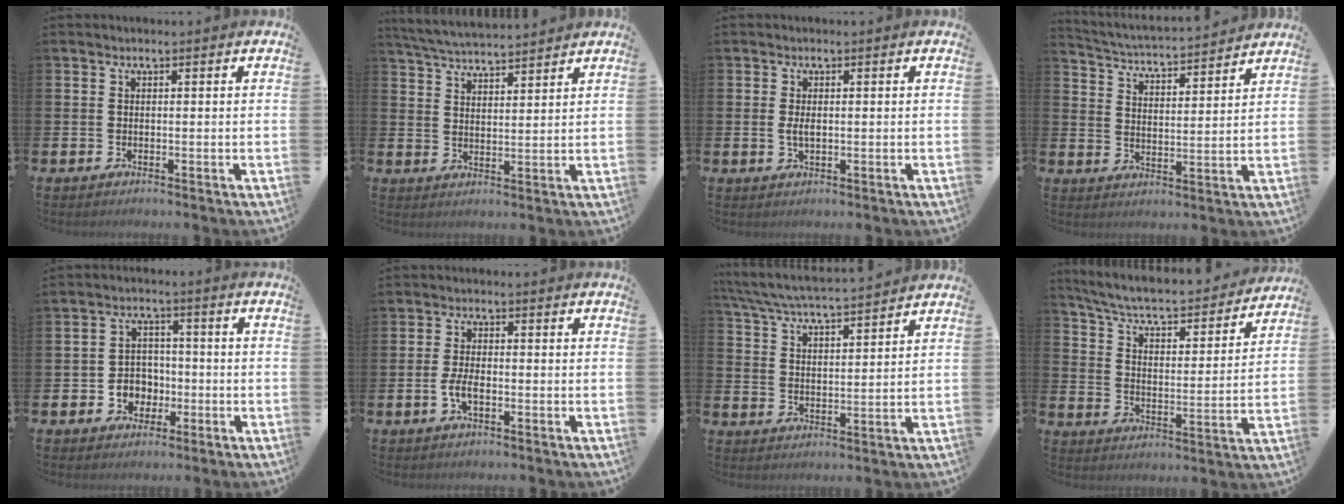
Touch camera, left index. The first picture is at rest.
{"total": 4.9, "force": [4.9, 0.2, 0.6], "torque": [-0.027, -0.030, 0.086]}
{"total": 1.7, "force": [0.1, 0.8, 1.5], "torque": [-0.022, 0.001, -0.002]}
{"total": 4.2, "force": [4.2, 0.1, 0.4], "torque": [-0.026, -0.042, 0.066]}
{"total": 3.8, "force": [-1.1, 3.5, 1.0], "torque": [-0.022, -0.001, -0.029]}
{"total": 3.0, "force": [-0.9, 1.4, 2.5], "torque": [-0.039, 0.000, -0.017]}
{"total": 5.7, "force": [5.6, 0.1, 1.3], "torque": [-0.044, -0.040, 0.095]}
{"total": 6.5, "force": [5.8, 1.1, 2.5], "torque": [-0.074, -0.047, 0.092]}